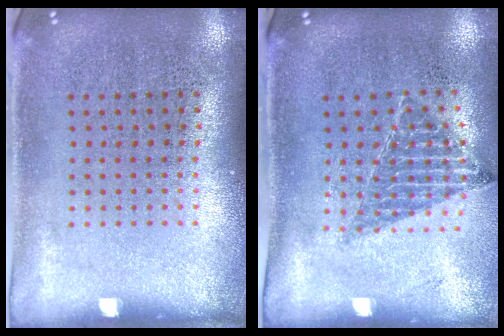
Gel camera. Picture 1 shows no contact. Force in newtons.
{"total": 0.9, "press": 0.8, "slide": 0.2}